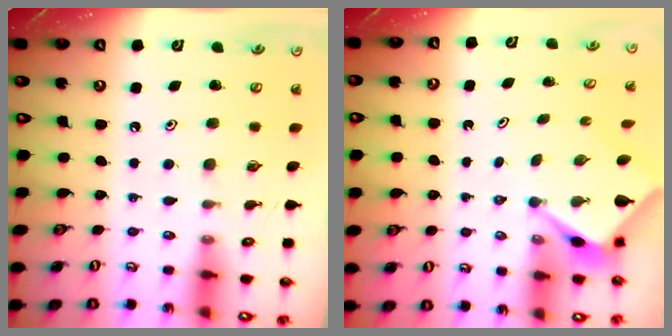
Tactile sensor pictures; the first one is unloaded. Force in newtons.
{"total": 2.7, "press": 2.7, "slide": 0.1}